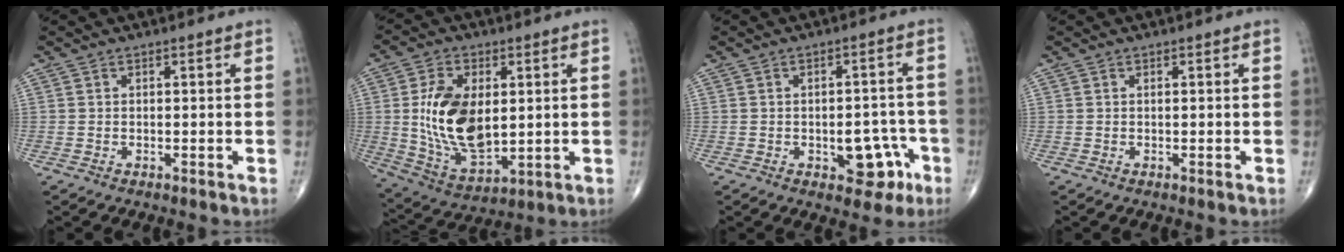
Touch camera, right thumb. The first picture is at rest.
{"total": 16.2, "force": [1.7, 9.3, 13.2], "torque": [-0.232, -0.016, 0.044]}
{"total": 7.8, "force": [-3.0, 4.5, 5.6], "torque": [-0.036, 0.026, -0.030]}
{"total": 0.0}